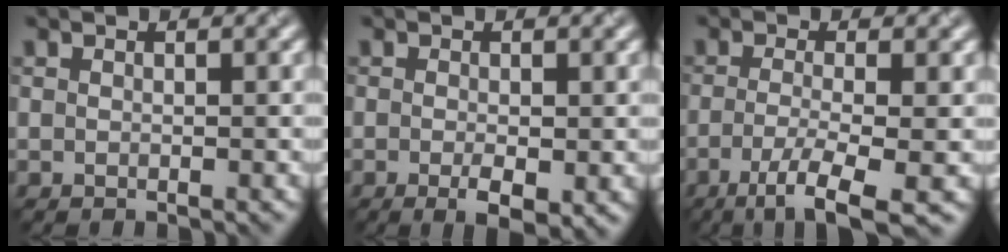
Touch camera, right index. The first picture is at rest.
{"total": 2.8, "force": [-0.9, 0.8, 2.5], "torque": [-0.041, -0.009, -0.011]}
{"total": 5.4, "force": [-2.5, 1.1, 4.7], "torque": [-0.082, -0.007, -0.050]}